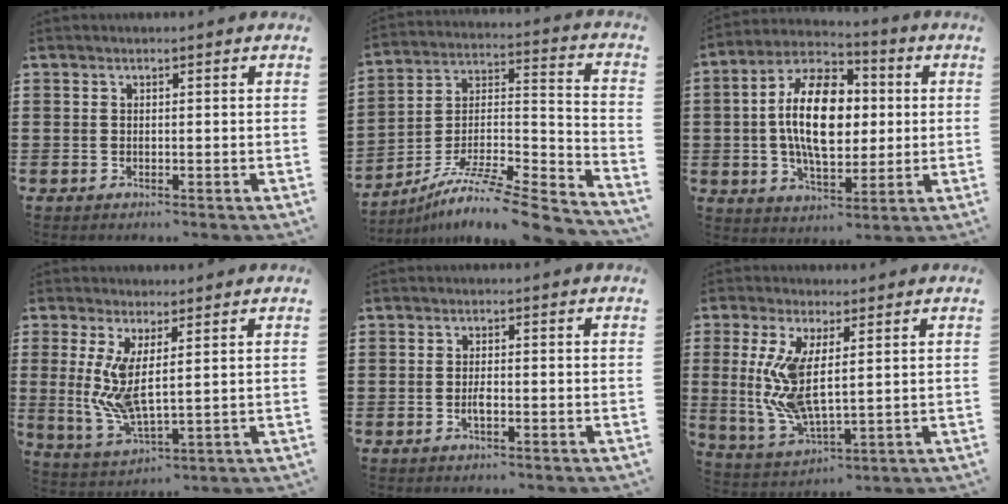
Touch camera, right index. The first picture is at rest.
{"total": 8.5, "force": [-6.9, 0.9, 4.9], "torque": [-0.084, -0.001, -0.137]}
{"total": 14.2, "force": [0.9, 7.8, 11.8], "torque": [-0.225, 0.007, 0.010]}
{"total": 7.0, "force": [1.9, 2.0, 6.4], "torque": [-0.149, -0.014, 0.031]}
{"total": 1.7, "force": [-0.7, 0.5, 1.5], "torque": [-0.029, 0.002, -0.013]}
{"total": 8.9, "force": [1.8, 3.5, 8.0], "torque": [-0.183, -0.011, 0.031]}